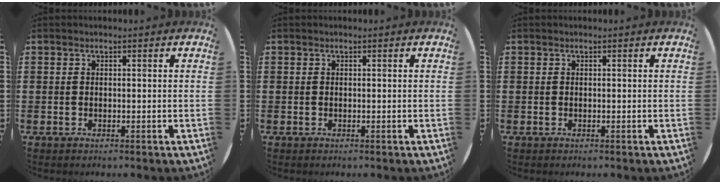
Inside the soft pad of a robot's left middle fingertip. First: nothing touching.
{"total": 0.0}
{"total": 0.0}